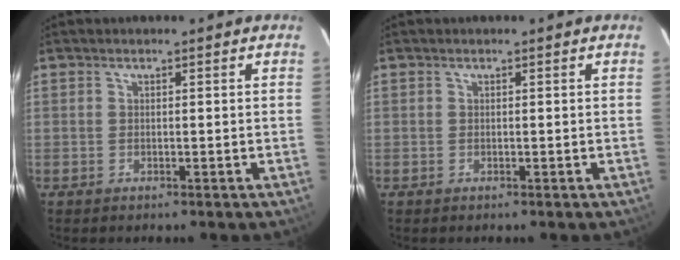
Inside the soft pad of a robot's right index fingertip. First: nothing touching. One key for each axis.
{"total": 0.0}